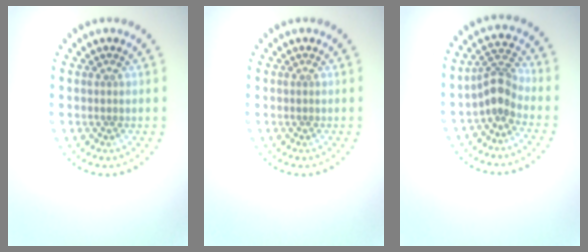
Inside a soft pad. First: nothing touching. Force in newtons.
{"total": 0.0}
{"total": 2.8, "press": 2.1, "slide": 1.9}